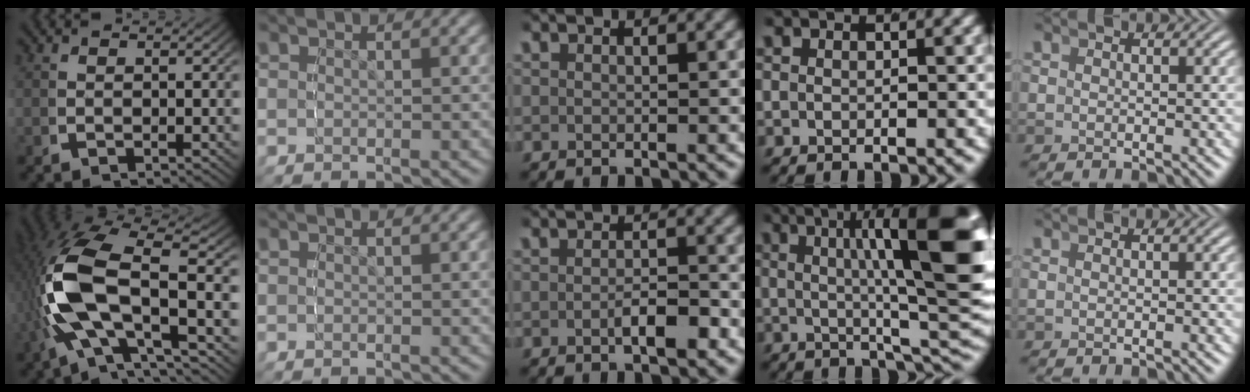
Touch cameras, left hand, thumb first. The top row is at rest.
{"thumb": {"total": 13.1, "force": [0.0, 7.1, 10.9], "torque": [-0.250, -0.020, 0.017]}, "middle": {"total": 1.9, "force": [-1.1, 0.6, 1.5], "torque": [-0.020, 0.001, -0.023]}, "ring": {"total": 14.9, "force": [3.1, 4.3, 13.9], "torque": [-0.147, 0.019, 0.040]}}